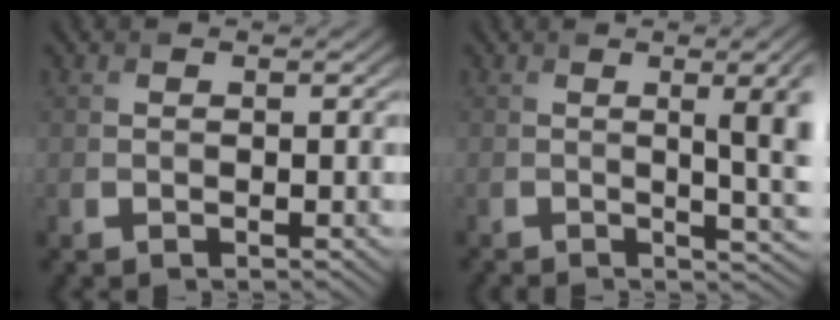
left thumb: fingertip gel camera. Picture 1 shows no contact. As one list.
[{"total": 9.2, "force": [-0.3, 2.9, 8.8], "torque": [-0.090, 0.012, -0.001]}]